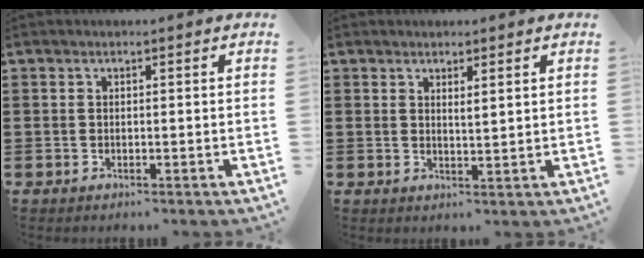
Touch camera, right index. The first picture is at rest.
{"total": 1.3, "force": [1.1, -0.1, 0.7], "torque": [-0.016, -0.001, 0.020]}